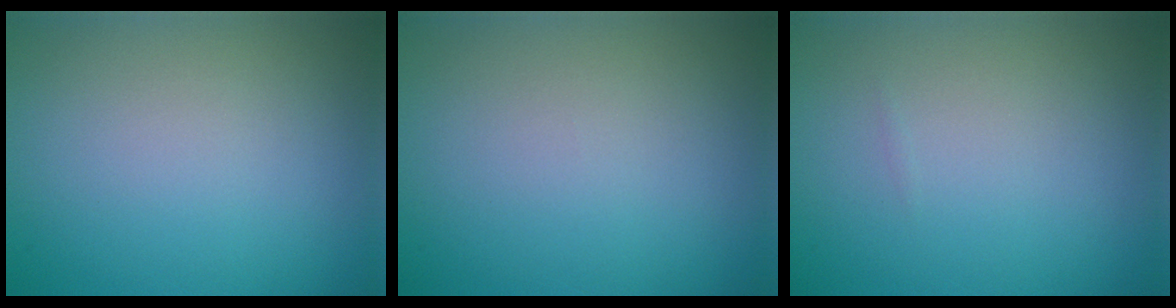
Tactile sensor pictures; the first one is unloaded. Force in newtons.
{"total": 0.0}
{"total": 0.0}